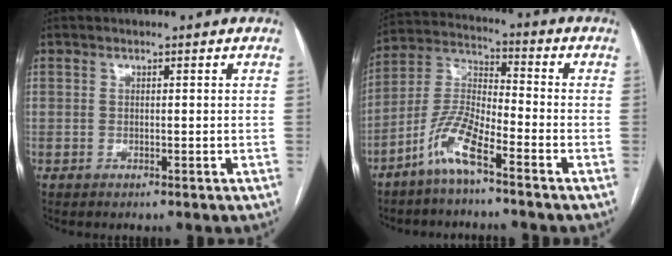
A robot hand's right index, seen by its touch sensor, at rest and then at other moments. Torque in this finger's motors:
{"motor_torque": [0.65, -0.91, 0.18, 0.00]}